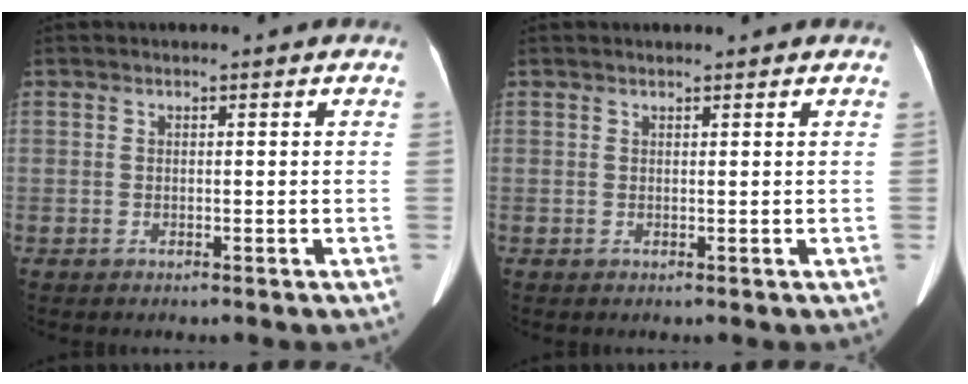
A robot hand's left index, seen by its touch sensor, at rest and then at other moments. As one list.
[{"total": 1.3, "force": [1.2, 0.1, 0.6], "torque": [-0.010, 0.013, 0.019]}]